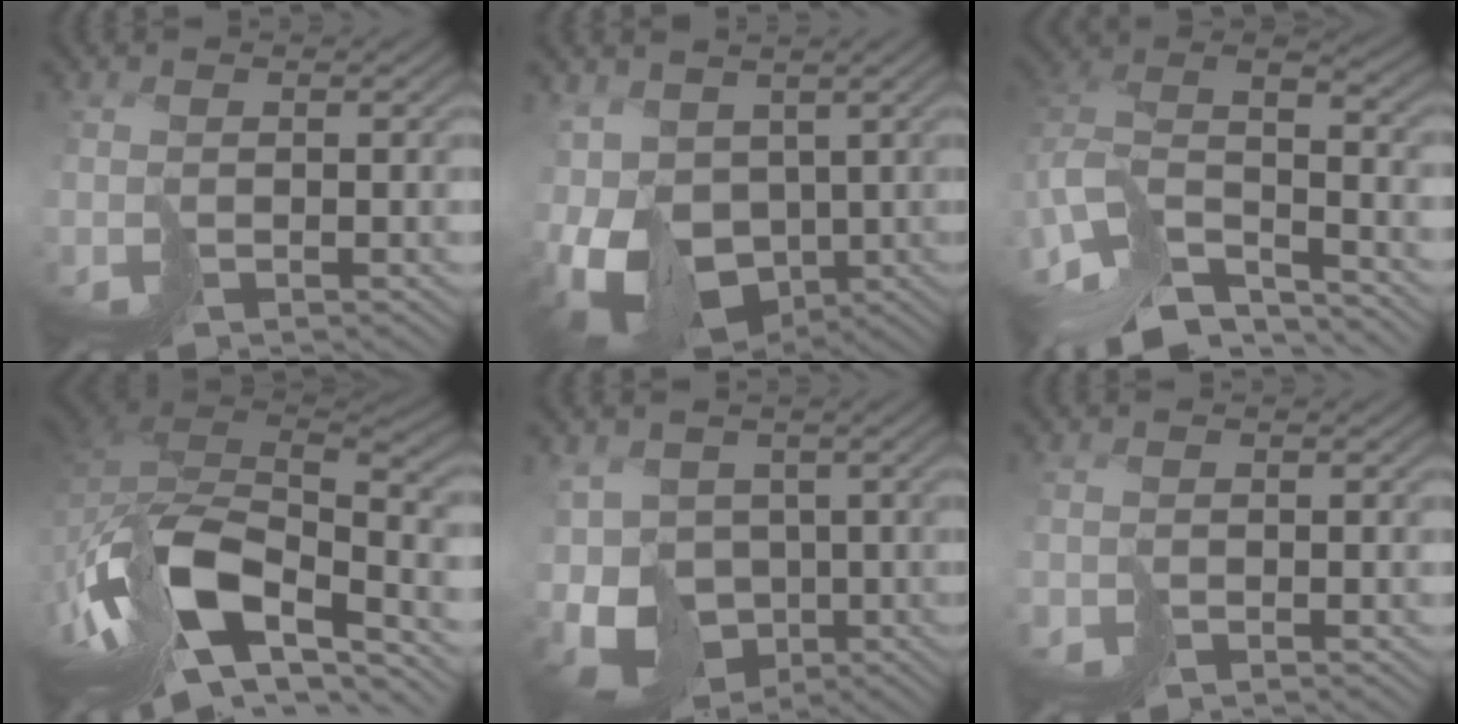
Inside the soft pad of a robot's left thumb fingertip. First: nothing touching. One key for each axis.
{"total": 14.5, "fx": -2.1, "fy": 10.2, "fz": 10.1, "tx": -0.249, "ty": -0.032, "tz": -0.020}
{"total": 13.4, "fx": -9.2, "fy": 6.0, "fz": 7.7, "tx": -0.189, "ty": -0.012, "tz": -0.169}
{"total": 16.9, "fx": -8.2, "fy": 8.6, "fz": 12.0, "tx": -0.286, "ty": -0.024, "tz": -0.150}
{"total": 13.6, "fx": -3.8, "fy": 10.0, "fz": 8.4, "tx": -0.213, "ty": -0.029, "tz": -0.054}
{"total": 1.1, "fx": -0.8, "fy": 0.7, "fz": 0.2, "tx": -0.005, "ty": -0.005, "tz": -0.019}